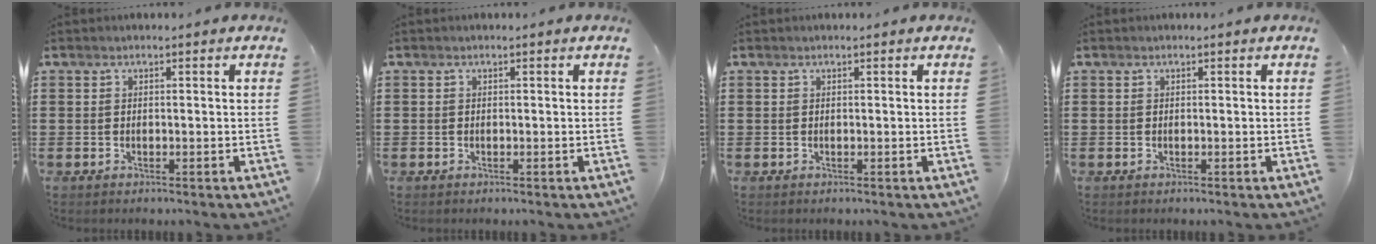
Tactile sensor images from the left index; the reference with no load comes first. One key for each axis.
{"total": 0.0}
{"total": 0.0}
{"total": 0.0}